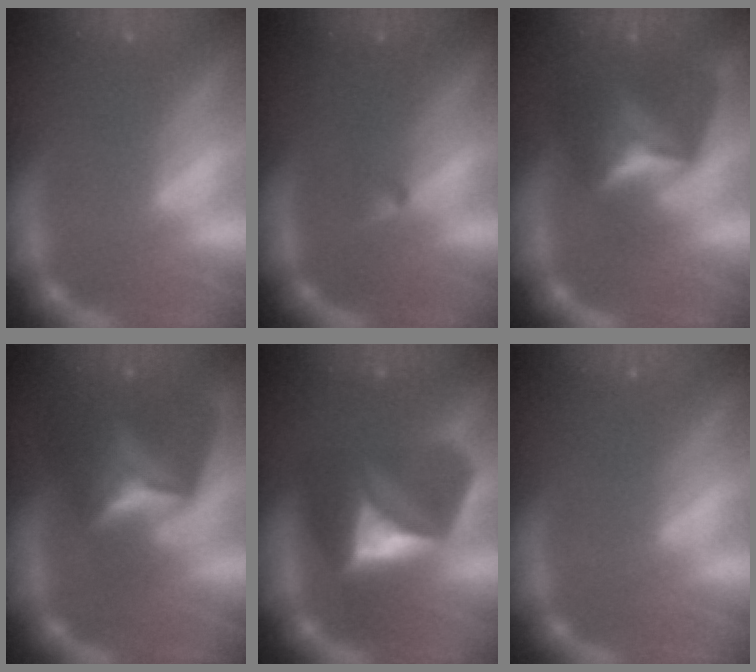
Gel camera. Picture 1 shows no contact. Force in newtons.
{"total": 0.9}
{"total": 6.4}
{"total": 6.9}
{"total": 7.4}
{"total": 0.0}